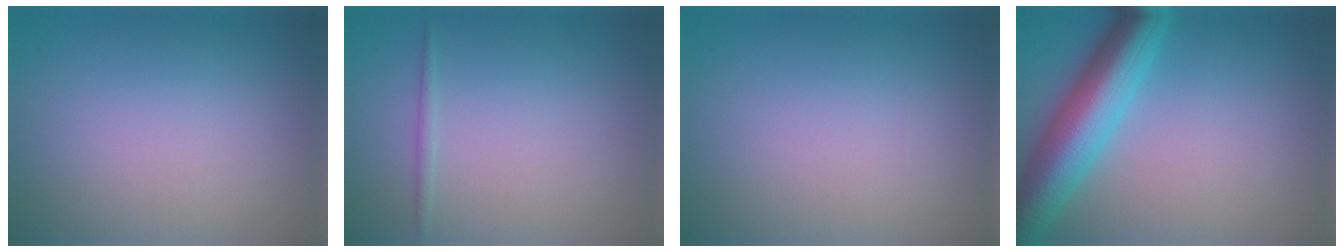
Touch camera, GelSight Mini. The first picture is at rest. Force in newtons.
{"total": 0.7, "press": 0.7, "slide": 0.0}
{"total": 0.0}
{"total": 8.3, "press": 8.3, "slide": 0.1}